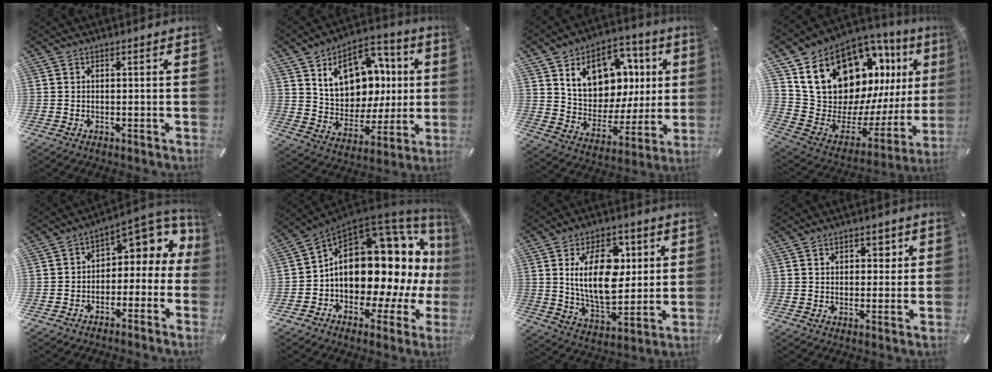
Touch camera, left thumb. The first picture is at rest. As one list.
[{"total": 14.9, "force": [5.5, 11.9, 7.0], "torque": [-0.107, -0.026, 0.109]}, {"total": 15.2, "force": [6.5, 11.7, 7.1], "torque": [-0.110, -0.036, 0.124]}, {"total": 21.9, "force": [12.1, 14.6, 11.0], "torque": [-0.168, -0.097, 0.247]}, {"total": 7.1, "force": [2.9, 4.8, 4.3], "torque": [-0.051, -0.033, 0.050]}, {"total": 20.2, "force": [2.9, 13.1, 15.0], "torque": [-0.232, -0.042, 0.060]}, {"total": 17.4, "force": [4.2, 10.6, 13.1], "torque": [-0.242, 0.001, 0.068]}, {"total": 3.1, "force": [1.3, 2.5, 1.3], "torque": [-0.008, -0.003, 0.015]}]